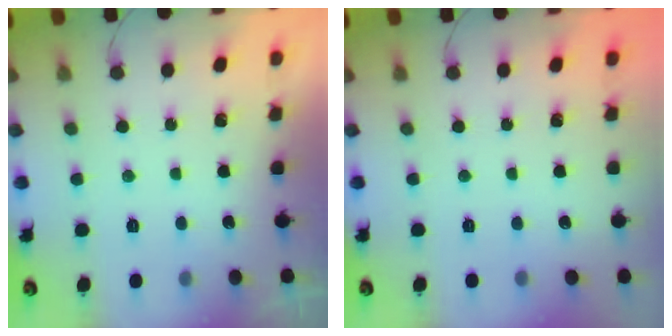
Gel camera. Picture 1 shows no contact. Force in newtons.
{"total": 0.0}